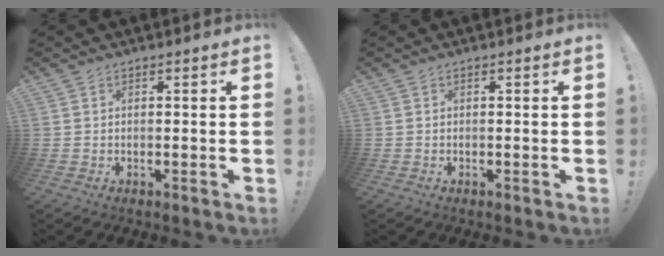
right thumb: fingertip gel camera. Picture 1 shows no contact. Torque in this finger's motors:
{"motor_torque": [0.11, 0.00, 0.09, -0.07, 0.07]}